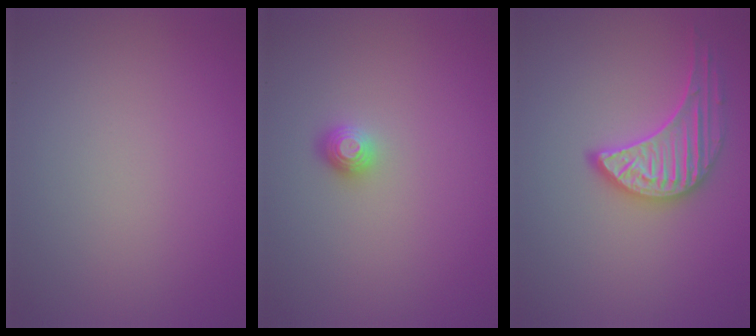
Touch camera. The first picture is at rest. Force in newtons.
{"total": 1.2, "press": 1.0, "slide": 0.5}
{"total": 3.4, "press": 3.3, "slide": 0.4}